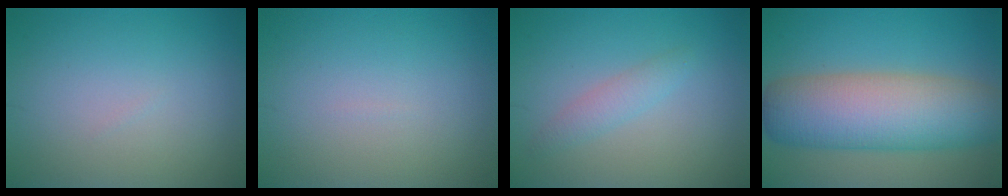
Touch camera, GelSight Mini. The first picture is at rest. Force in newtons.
{"total": 0.0}
{"total": 1.7, "press": 1.7, "slide": 0.1}
{"total": 10.3, "press": 10.3, "slide": 0.2}